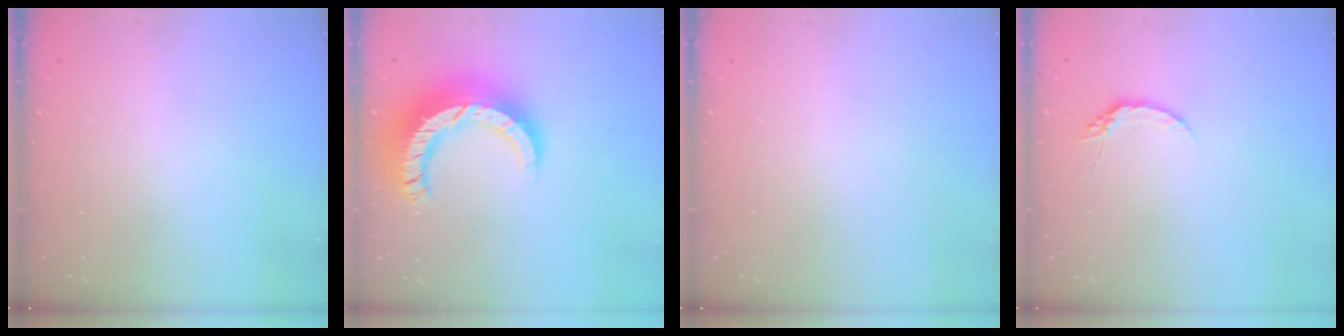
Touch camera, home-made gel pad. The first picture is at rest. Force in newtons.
{"total": 16.1, "press": 16.0, "slide": 1.4}
{"total": 0.0}
{"total": 4.9, "press": 4.8, "slide": 0.7}